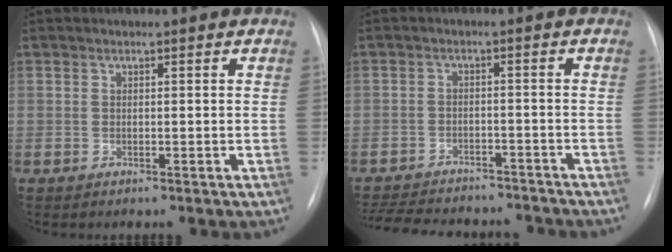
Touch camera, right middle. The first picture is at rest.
{"total": 16.2, "force": [-14.4, 5.2, 5.3], "torque": [-0.123, -0.001, -0.194]}